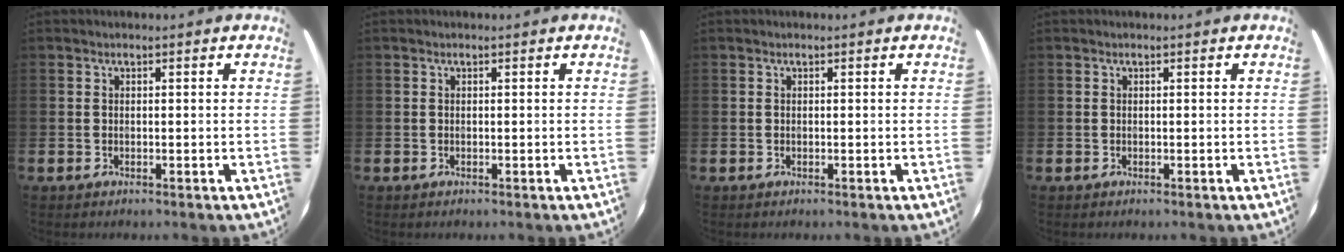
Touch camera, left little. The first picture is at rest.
{"total": 0.0}
{"total": 0.0}
{"total": 0.0}